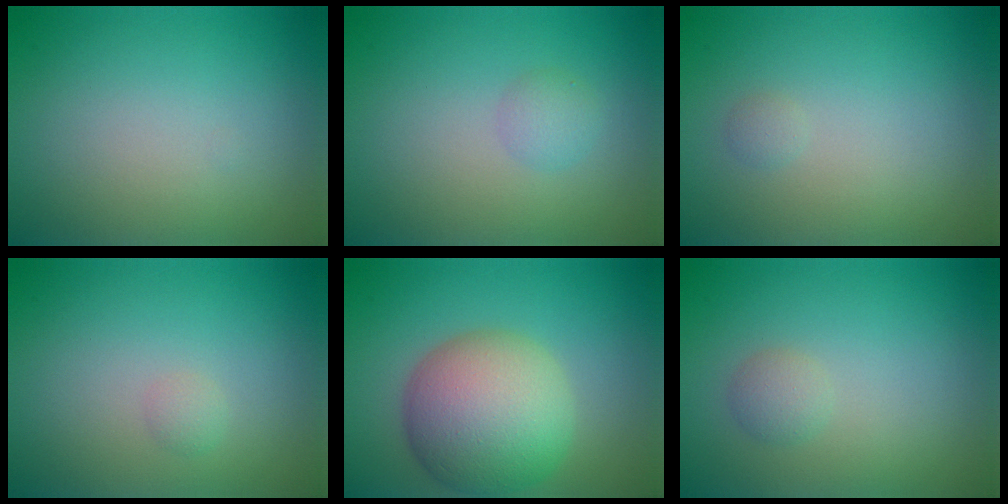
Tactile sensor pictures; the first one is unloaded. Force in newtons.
{"total": 1.3, "press": 1.3, "slide": 0.1}
{"total": 0.6, "press": 0.6, "slide": 0.1}
{"total": 0.7, "press": 0.7, "slide": 0.0}
{"total": 9.4, "press": 9.3, "slide": 0.2}
{"total": 1.3, "press": 1.3, "slide": 0.1}